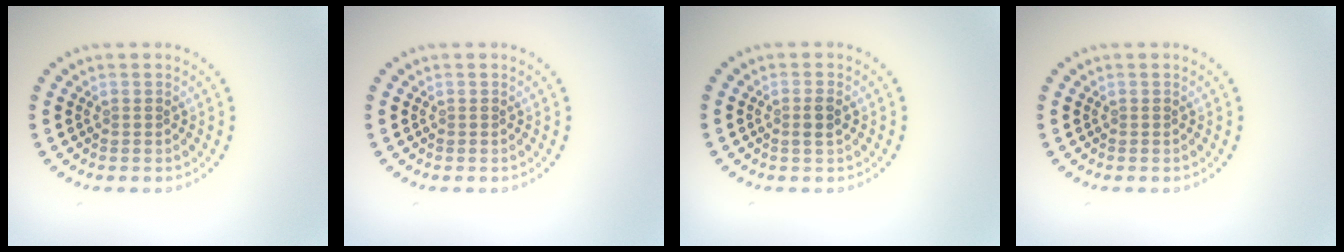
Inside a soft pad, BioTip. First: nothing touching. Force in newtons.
{"total": 0.0}
{"total": 1.3, "press": 1.2, "slide": 0.5}
{"total": 0.0}